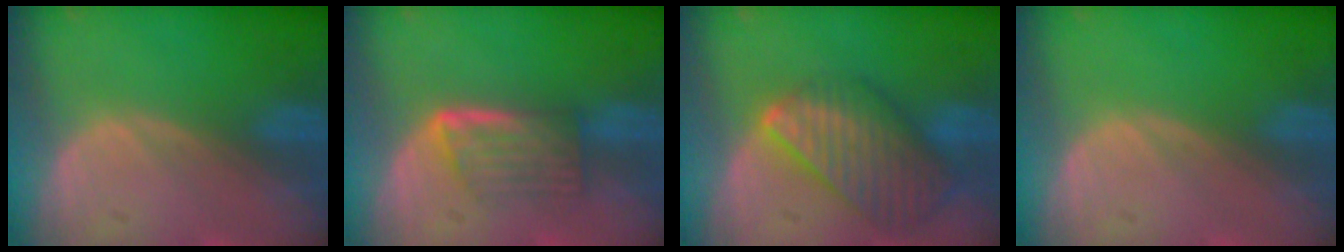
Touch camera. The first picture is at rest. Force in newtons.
{"total": 5.9, "press": 5.0, "slide": 3.1}
{"total": 9.5, "press": 8.3, "slide": 4.6}
{"total": 0.0}